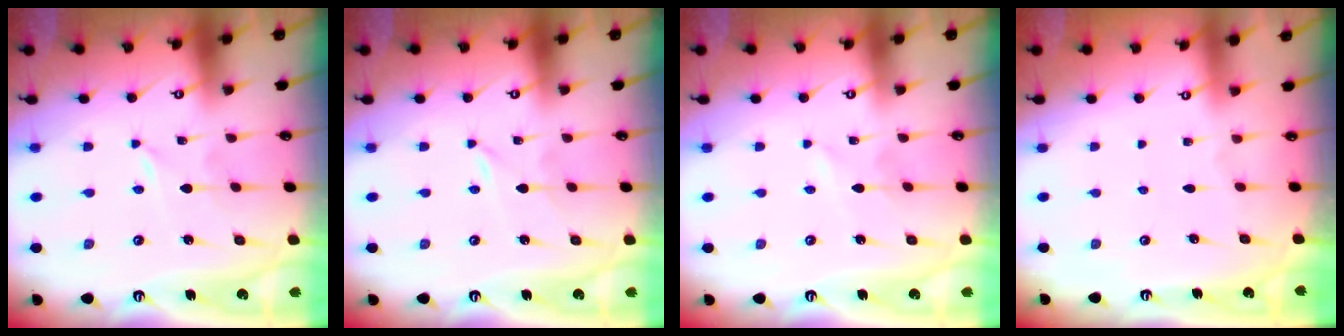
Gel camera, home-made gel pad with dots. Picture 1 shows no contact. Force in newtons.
{"total": 0.0}
{"total": 1.1, "press": 1.1, "slide": 0.2}
{"total": 0.0}